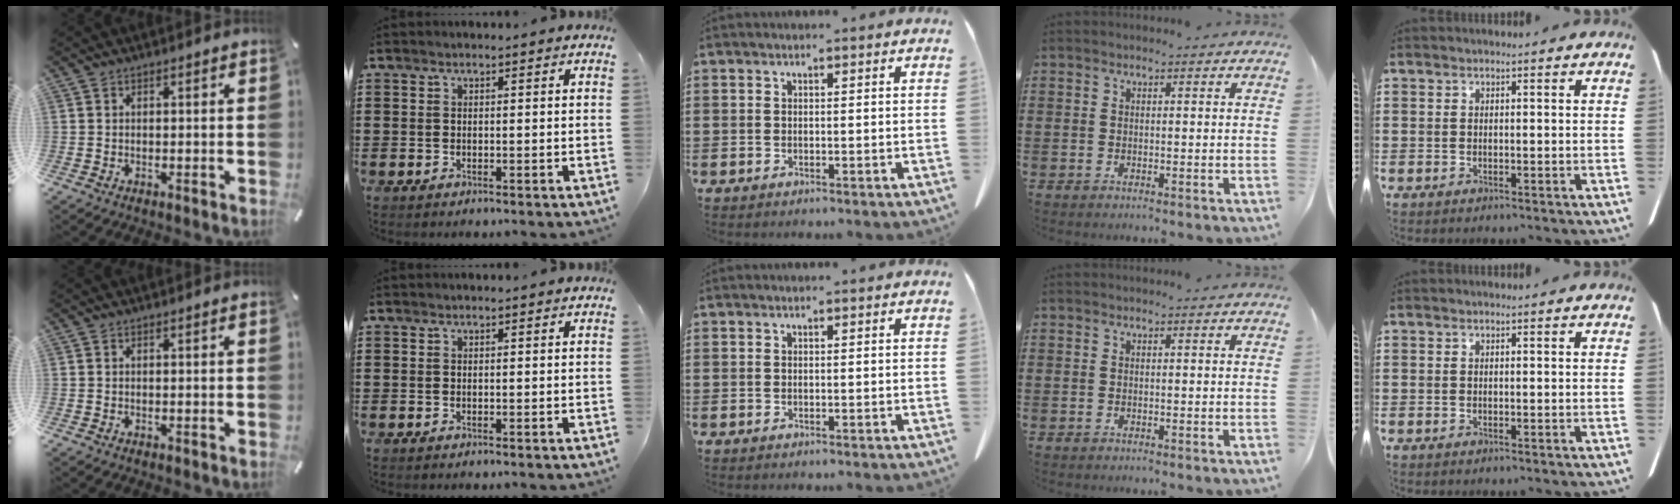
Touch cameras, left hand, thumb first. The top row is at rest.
{}